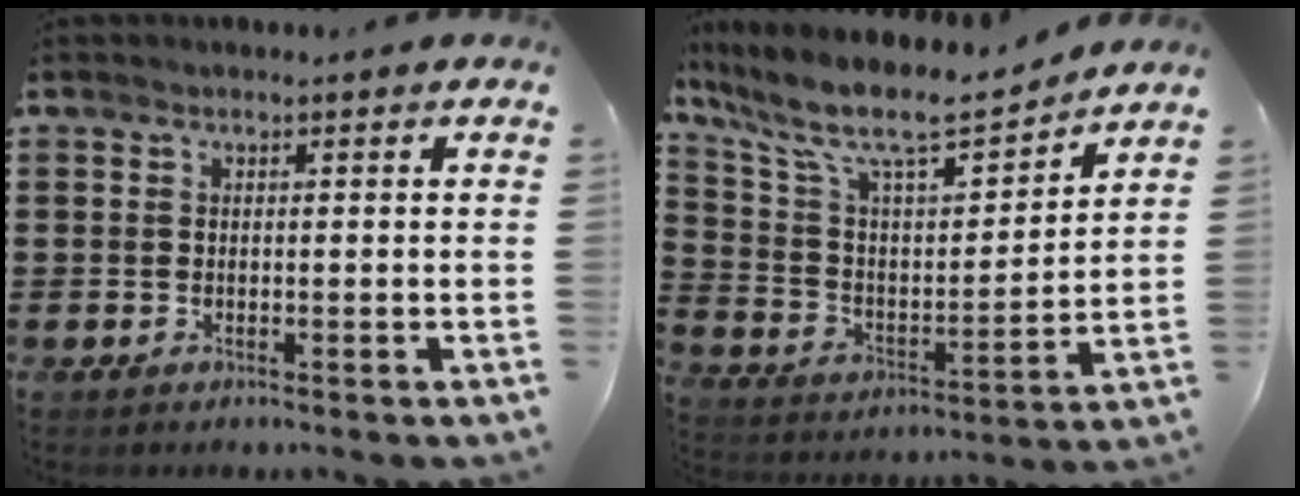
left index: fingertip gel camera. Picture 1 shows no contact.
{"total": 10.0, "force": [8.2, 2.3, 5.3], "torque": [-0.140, -0.048, 0.137]}